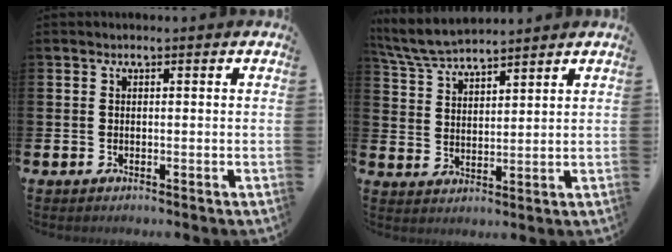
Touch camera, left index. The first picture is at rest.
{"total": 6.0, "force": [5.8, 0.9, 1.4], "torque": [-0.047, -0.023, 0.106]}